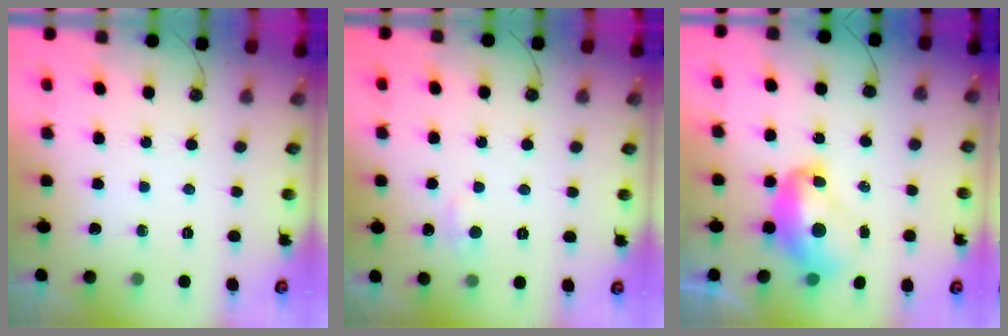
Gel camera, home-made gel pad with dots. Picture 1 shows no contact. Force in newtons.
{"total": 2.1, "press": 2.0, "slide": 0.6}
{"total": 3.4, "press": 3.4, "slide": 0.5}